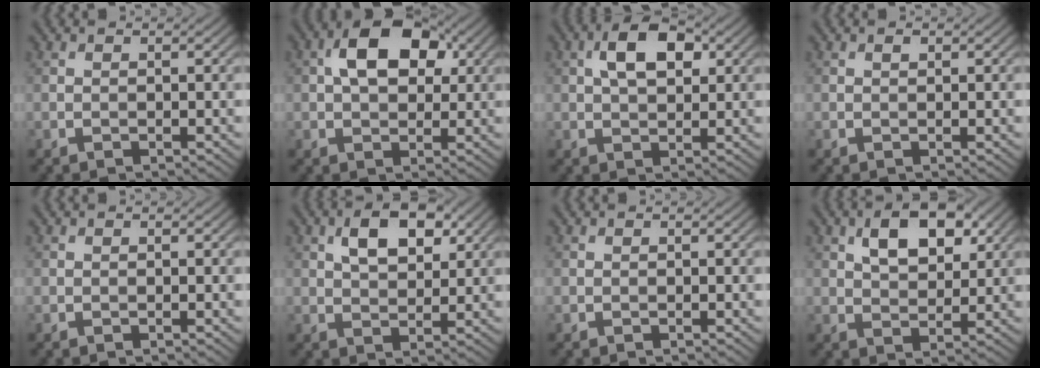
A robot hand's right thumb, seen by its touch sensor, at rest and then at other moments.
{"total": 8.8, "force": [2.3, 5.4, 6.5], "torque": [-0.114, 0.014, 0.032]}
{"total": 6.4, "force": [1.9, 3.4, 5.1], "torque": [-0.092, 0.008, 0.027]}
{"total": 0.6, "force": [0.3, 0.2, 0.5], "torque": [-0.006, -0.001, 0.004]}
{"total": 0.0}
{"total": 6.6, "force": [2.7, 3.5, 4.9], "torque": [-0.084, 0.001, 0.043]}
{"total": 0.0}
{"total": 7.3, "force": [3.1, 3.9, 5.3], "torque": [-0.090, 0.001, 0.051]}